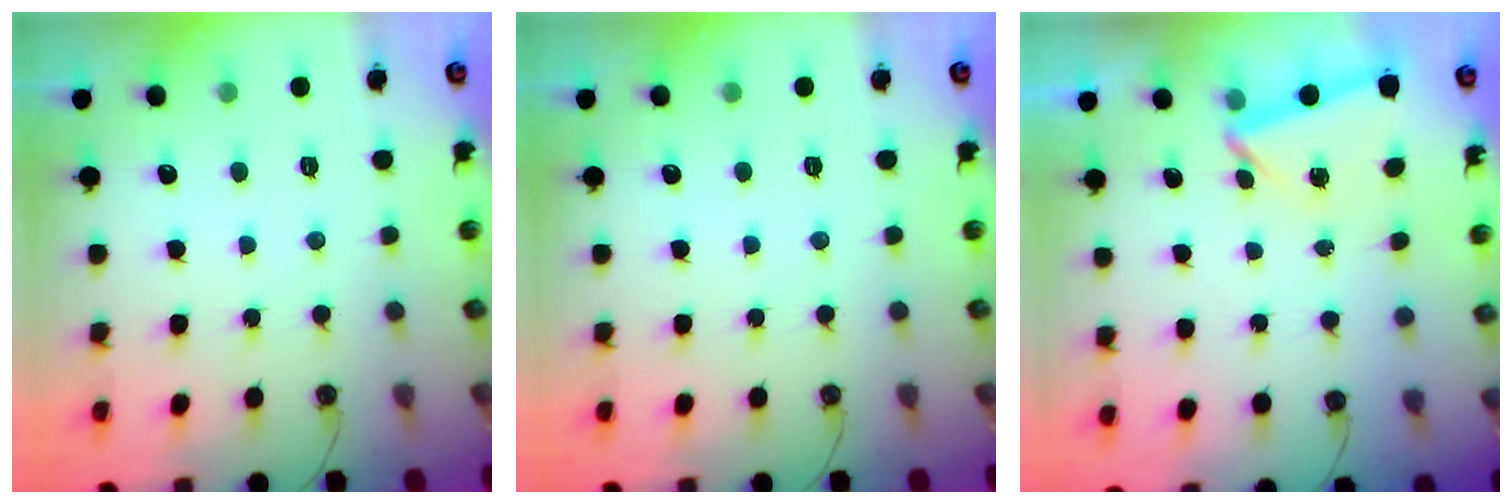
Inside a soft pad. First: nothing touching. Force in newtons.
{"total": 0.0}
{"total": 2.9, "press": 2.6, "slide": 1.2}